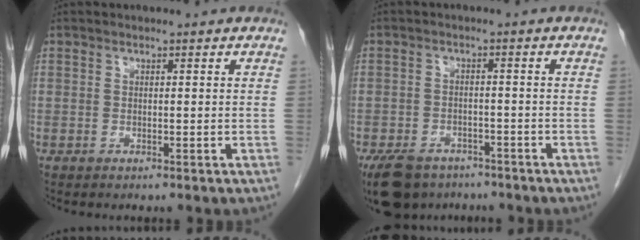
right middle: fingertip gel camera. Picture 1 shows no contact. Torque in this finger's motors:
{"motor_torque": [1.22, -0.92, 0.47, 0.09]}